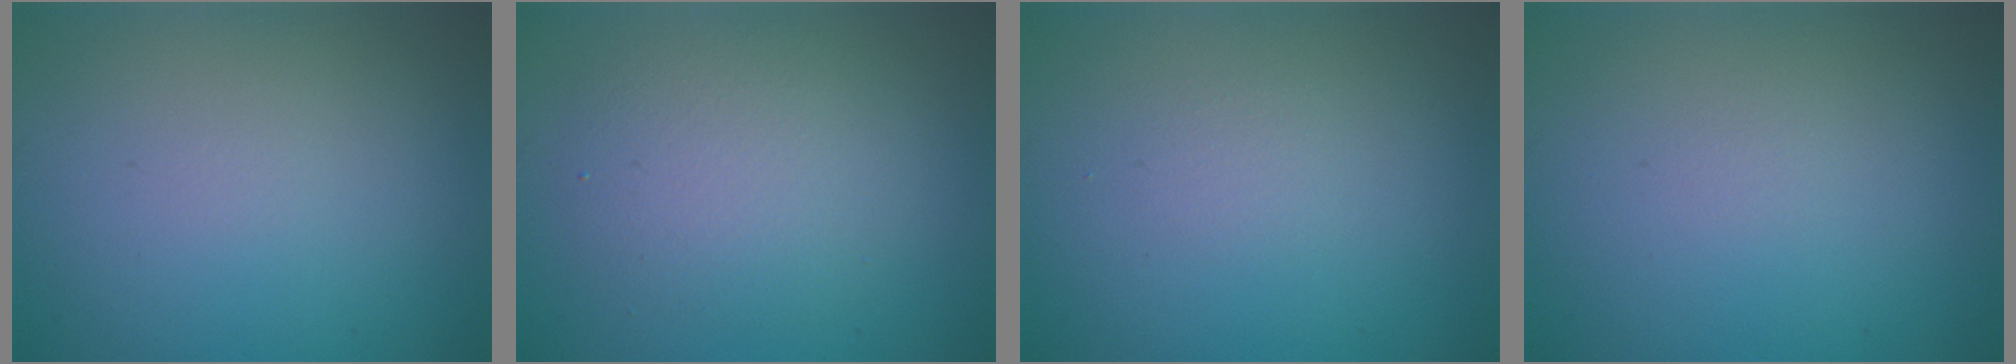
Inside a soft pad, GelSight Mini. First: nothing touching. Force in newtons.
{"total": 3.8, "press": 3.8, "slide": 0.3}
{"total": 0.7, "press": 0.7, "slide": 0.0}
{"total": 0.0}